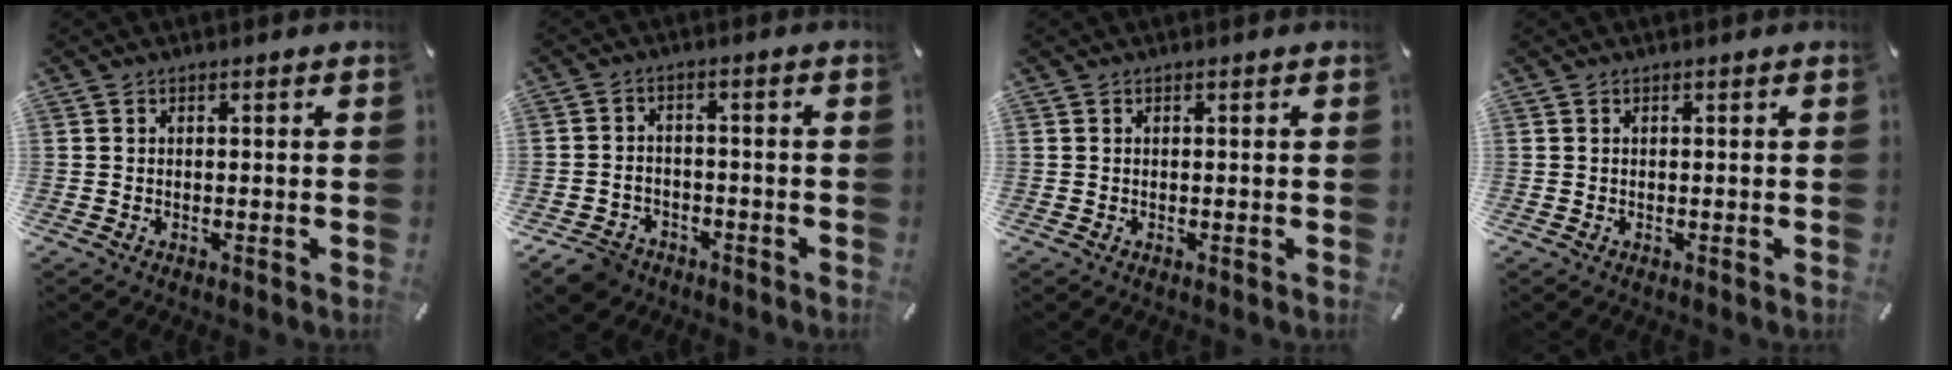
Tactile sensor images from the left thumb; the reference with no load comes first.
{"total": 5.6, "force": [-4.4, 3.3, 1.2], "torque": [-0.034, 0.018, -0.086]}
{"total": 0.0}
{"total": 0.0}